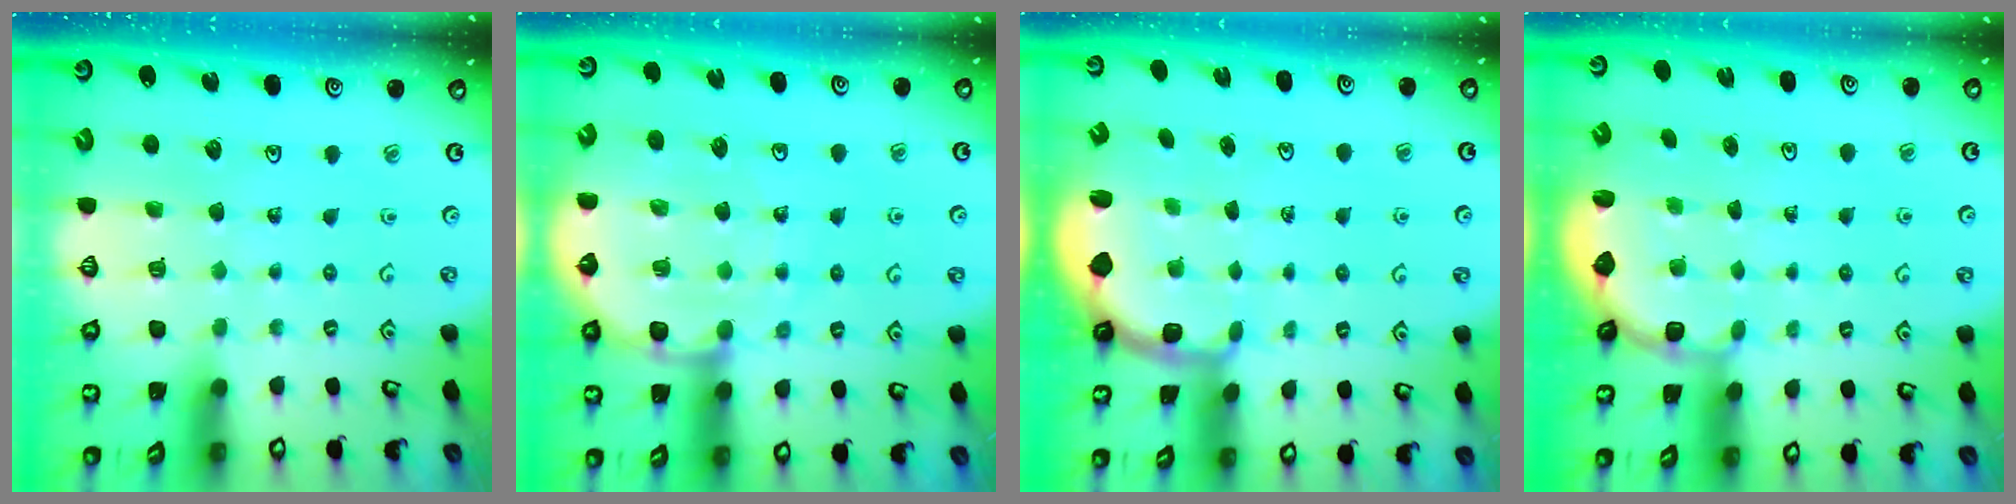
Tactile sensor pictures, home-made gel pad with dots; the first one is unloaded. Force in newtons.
{"total": 9.3, "press": 9.1, "slide": 2.1}
{"total": 1.7, "press": 1.3, "slide": 1.0}
{"total": 2.7, "press": 2.0, "slide": 1.9}